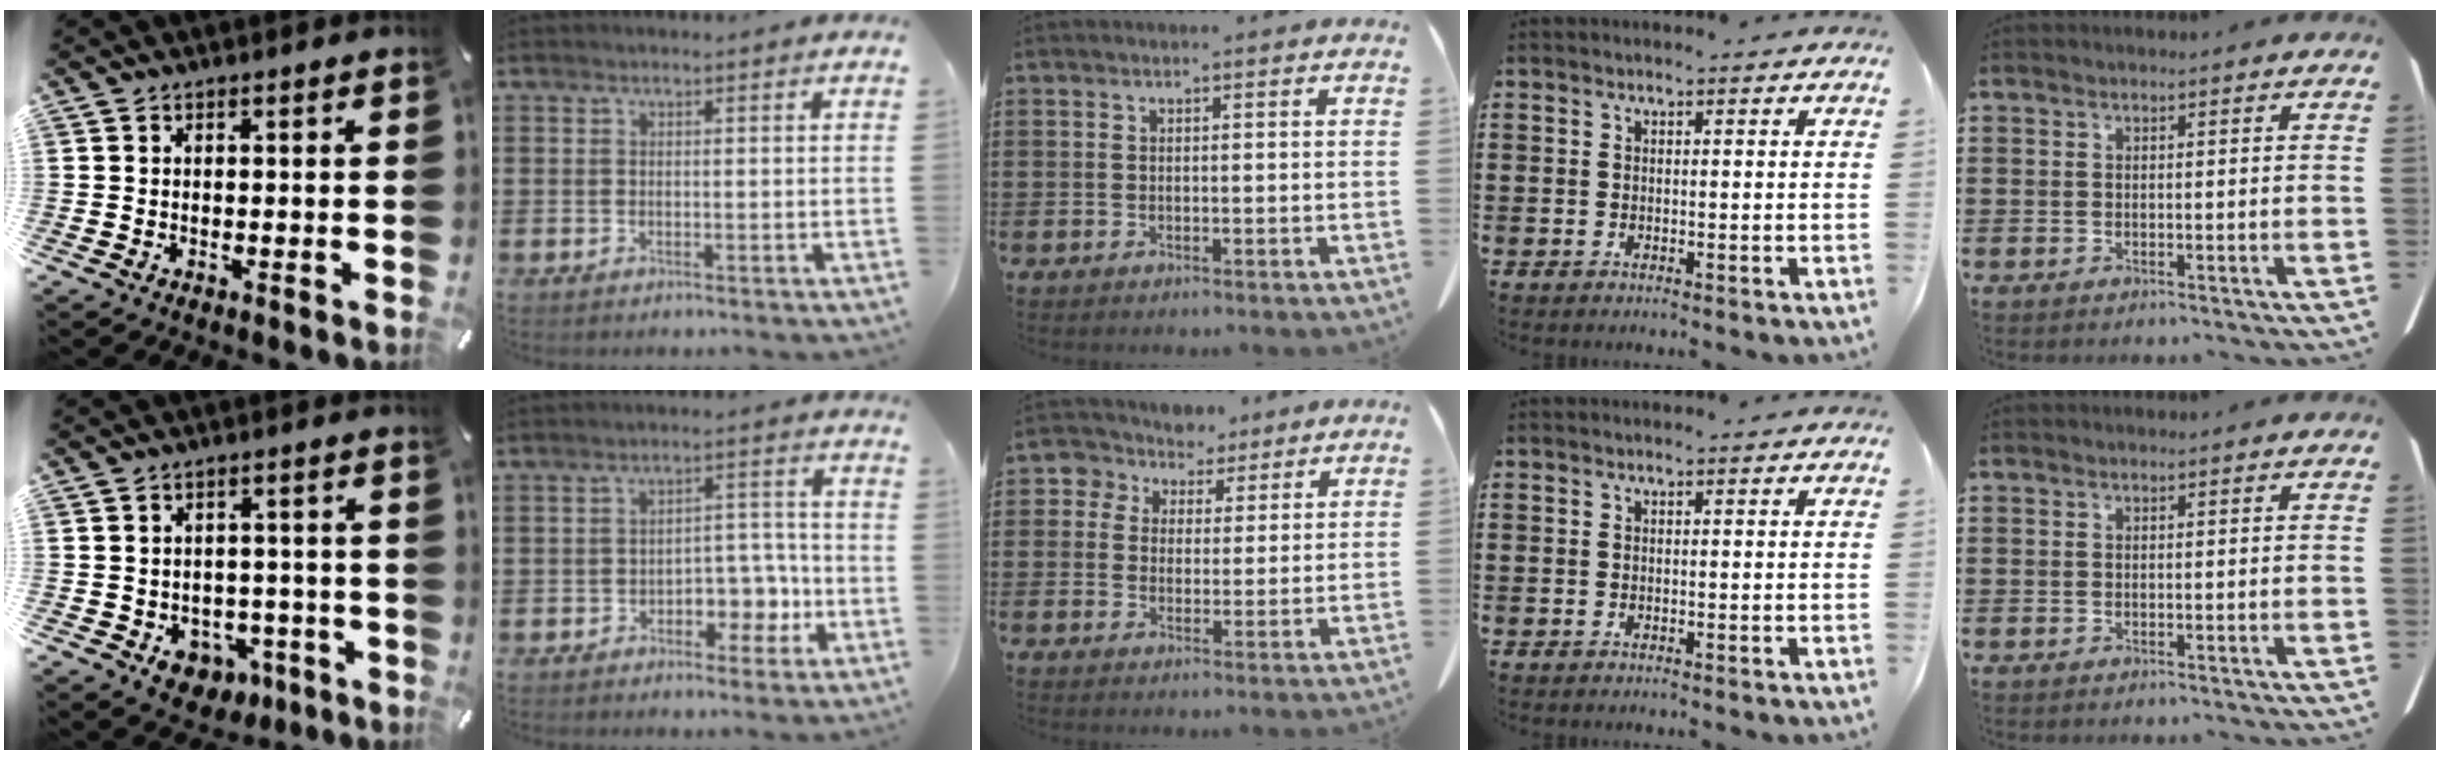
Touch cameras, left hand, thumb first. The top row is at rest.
{"thumb": {"total": 5.9, "force": [-1.5, 5.3, 2.2], "torque": [-0.029, 0.006, -0.021]}, "index": {"total": 5.6, "force": [-2.7, 3.6, 3.4], "torque": [-0.051, 0.012, -0.052]}, "middle": {"total": 5.0, "force": [3.4, 3.7, 0.2], "torque": [-0.027, -0.008, 0.058]}}